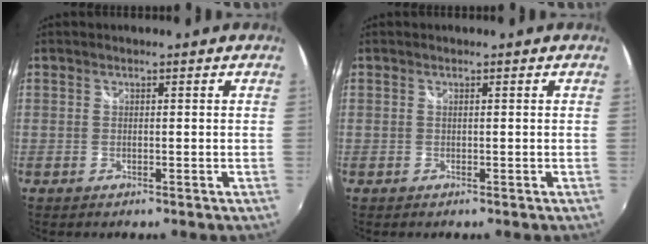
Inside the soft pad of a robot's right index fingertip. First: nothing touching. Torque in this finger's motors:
{"motor_torque": [0.00, 0.05, 0.02, 0.00]}